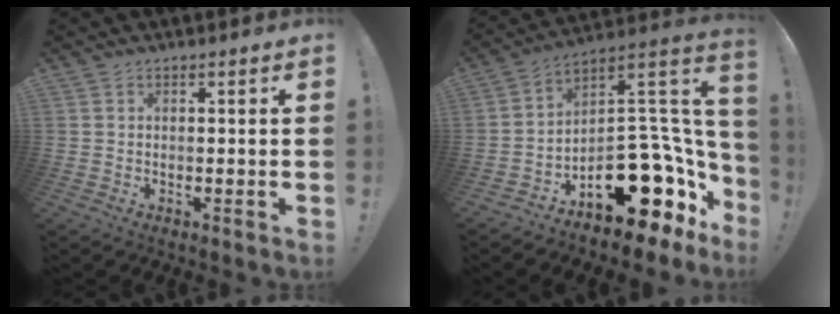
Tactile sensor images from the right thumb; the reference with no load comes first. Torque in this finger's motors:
{"motor_torque": [3.00, 2.01, 1.26, -1.51, 0.47]}